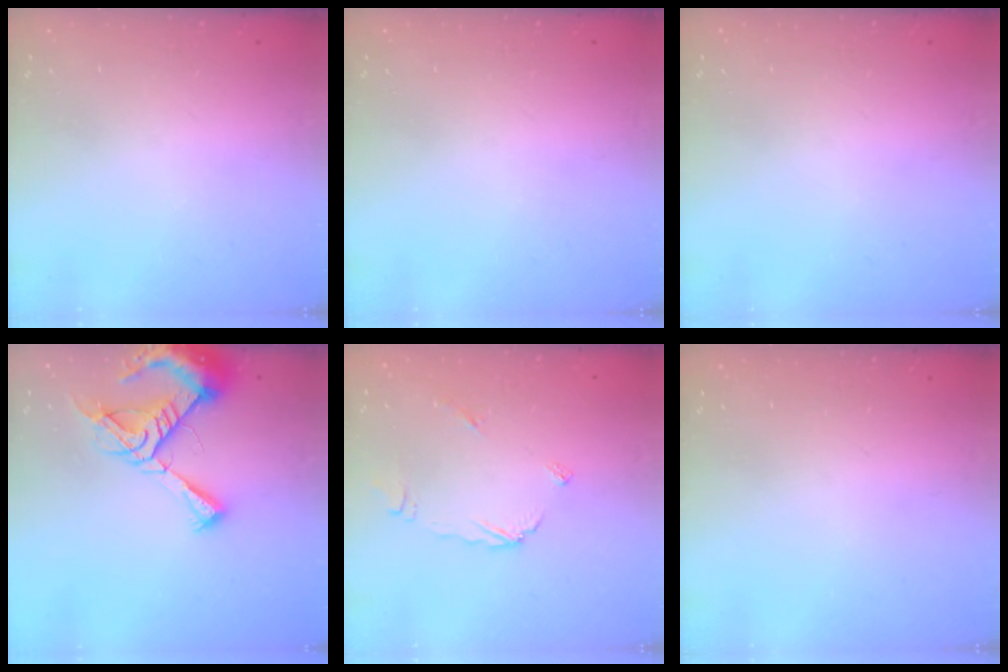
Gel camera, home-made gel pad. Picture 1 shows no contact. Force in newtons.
{"total": 0.0}
{"total": 0.0}
{"total": 11.6, "press": 11.5, "slide": 1.3}
{"total": 4.9, "press": 4.9, "slide": 0.4}
{"total": 0.0}